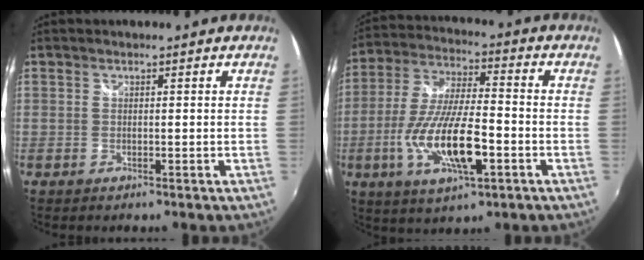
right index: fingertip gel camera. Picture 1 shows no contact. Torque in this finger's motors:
{"motor_torque": [1.43, -0.71, 0.70, 0.21]}